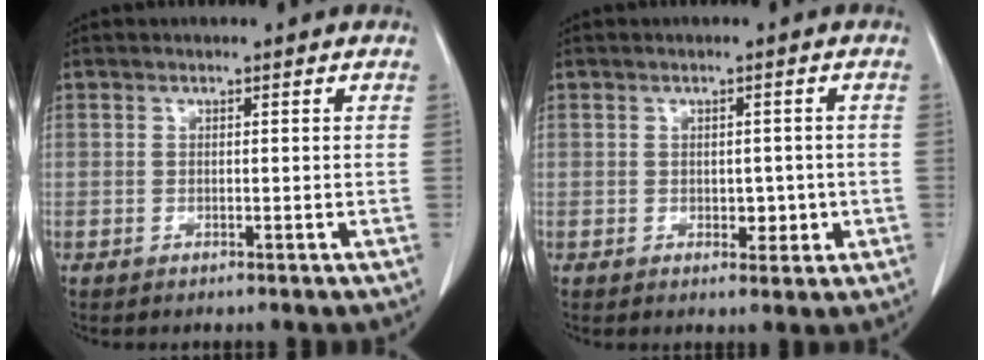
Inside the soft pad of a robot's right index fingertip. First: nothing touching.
{"total": 2.8, "force": [-0.4, 1.8, 2.1], "torque": [-0.022, 0.001, 0.000]}